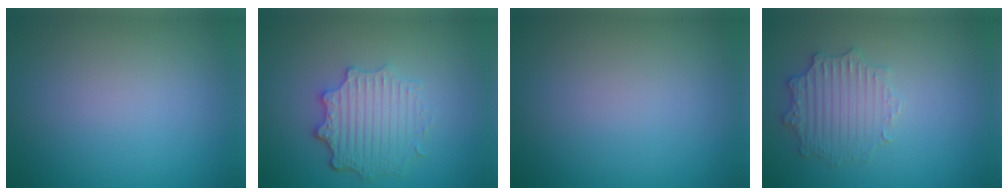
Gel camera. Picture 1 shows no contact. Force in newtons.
{"total": 4.5, "press": 3.5, "slide": 2.8}
{"total": 0.0}
{"total": 2.9, "press": 2.9, "slide": 0.1}